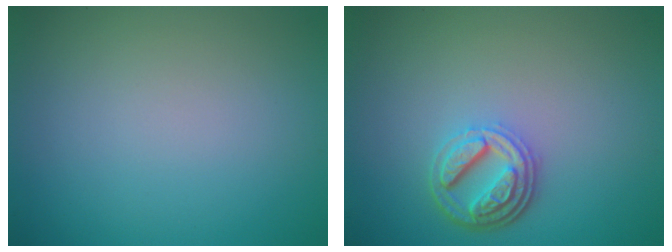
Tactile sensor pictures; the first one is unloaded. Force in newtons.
{"total": 4.1, "press": 3.2, "slide": 2.6}